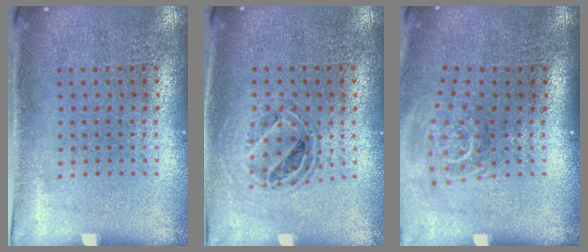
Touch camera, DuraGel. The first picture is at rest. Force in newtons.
{"total": 0.7, "press": 0.7, "slide": 0.1}
{"total": 1.7, "press": 1.2, "slide": 1.2}